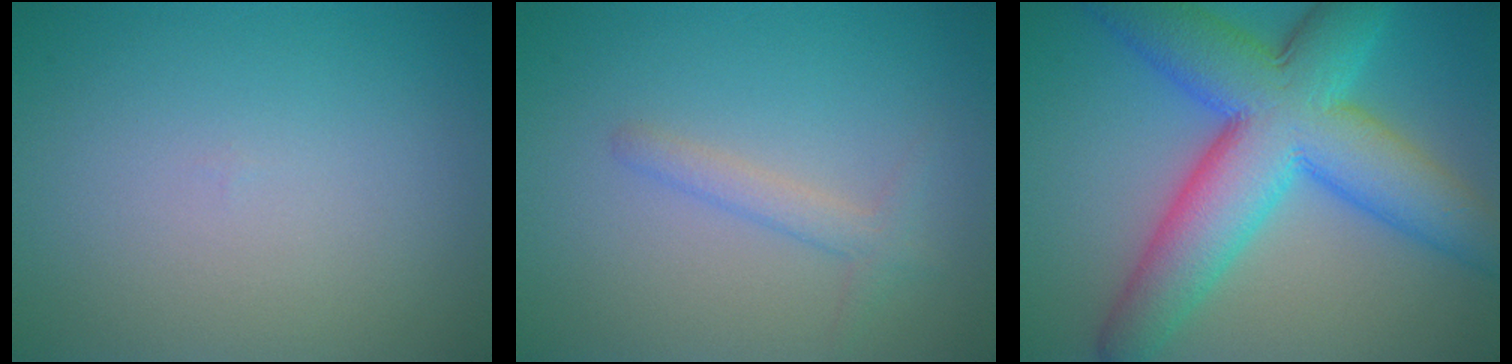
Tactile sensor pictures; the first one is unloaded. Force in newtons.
{"total": 1.7, "press": 1.7, "slide": 0.1}
{"total": 11.9, "press": 11.9, "slide": 0.2}